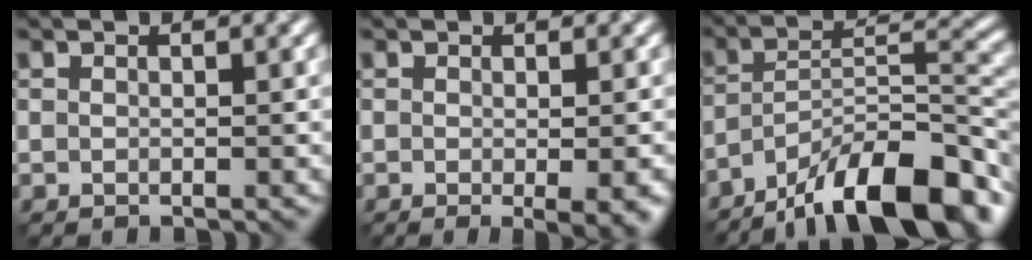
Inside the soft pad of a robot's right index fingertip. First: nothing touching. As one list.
[{"total": 3.4, "force": [-1.0, 0.6, 3.2], "torque": [-0.042, -0.009, -0.010]}, {"total": 14.1, "force": [-10.0, 4.0, 9.0], "torque": [-0.138, 0.017, -0.175]}]